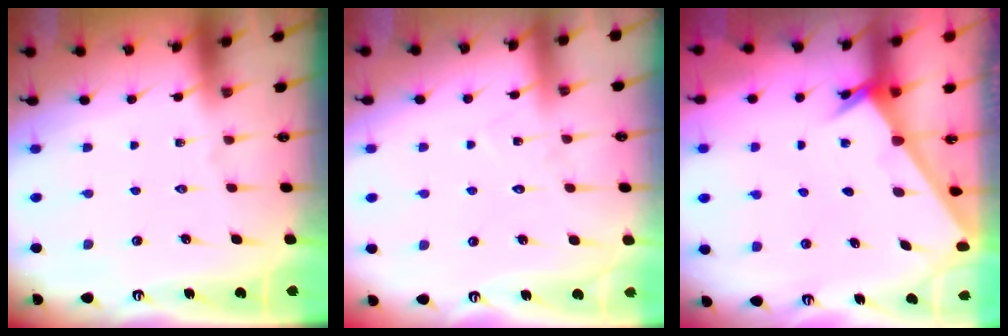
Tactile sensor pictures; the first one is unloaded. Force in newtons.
{"total": 6.5, "press": 6.4, "slide": 0.5}
{"total": 2.6, "press": 2.6, "slide": 0.2}